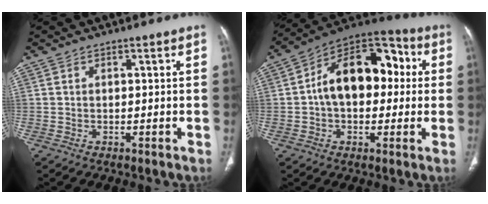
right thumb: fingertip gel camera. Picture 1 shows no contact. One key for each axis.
{"total": 17.6, "fx": 1.7, "fy": 11.2, "fz": 13.5, "tx": -0.173, "ty": 0.046, "tz": 0.016}